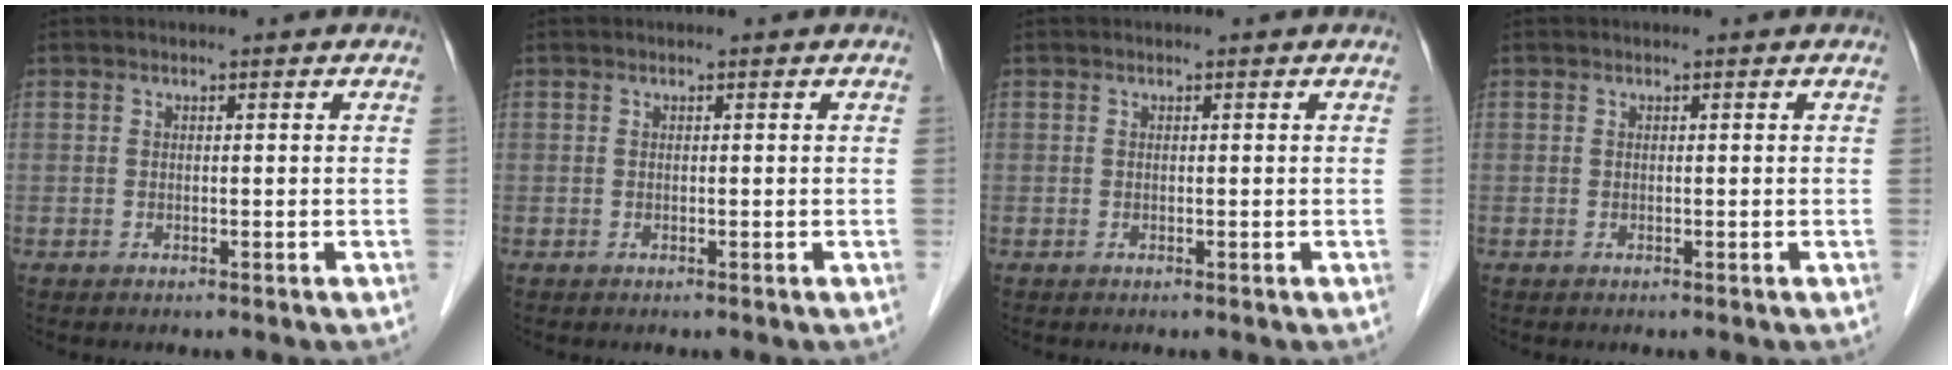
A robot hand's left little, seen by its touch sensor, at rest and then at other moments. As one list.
[{"total": 0.0}, {"total": 0.0}, {"total": 0.0}]